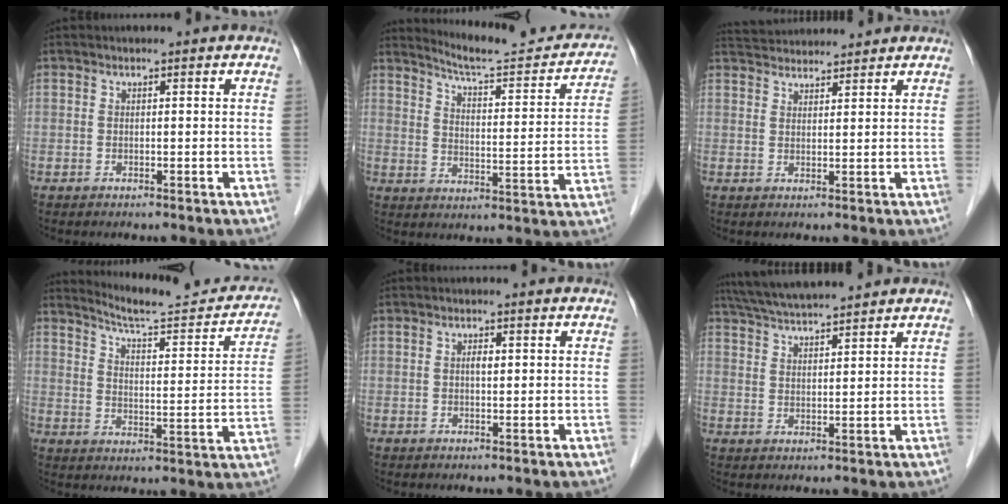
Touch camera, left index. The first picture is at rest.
{"total": 16.3, "force": [15.4, 1.9, 5.0], "torque": [-0.063, -0.045, 0.194]}
{"total": 7.5, "force": [7.3, 0.8, 1.6], "torque": [-0.034, 0.034, 0.117]}
{"total": 16.5, "force": [15.5, 2.0, 5.3], "torque": [-0.066, -0.044, 0.196]}
{"total": 1.2, "force": [0.0, 0.4, 1.1], "torque": [-0.020, -0.002, -0.001]}
{"total": 9.5, "force": [8.7, 0.1, 3.9], "torque": [-0.073, 0.028, 0.143]}